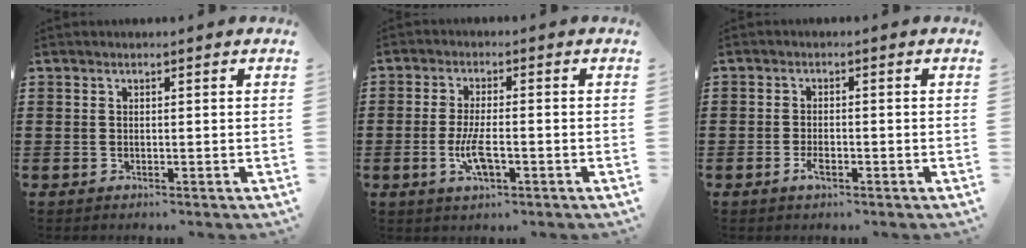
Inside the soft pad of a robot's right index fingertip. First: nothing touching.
{"total": 5.6, "force": [-1.7, 1.6, 5.1], "torque": [-0.112, -0.007, -0.035]}
{"total": 2.3, "force": [-1.1, 0.8, 1.9], "torque": [-0.042, -0.003, -0.021]}